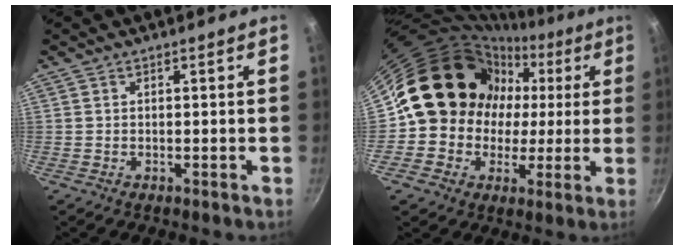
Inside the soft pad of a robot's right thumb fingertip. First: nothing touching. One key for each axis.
{"total": 20.3, "fx": 1.9, "fy": 18.0, "fz": 9.0, "tx": -0.120, "ty": 0.037, "tz": 0.030}